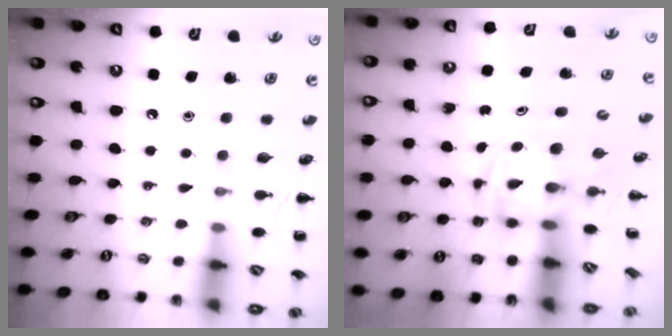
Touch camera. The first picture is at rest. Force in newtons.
{"total": 2.8, "press": 2.7, "slide": 0.5}